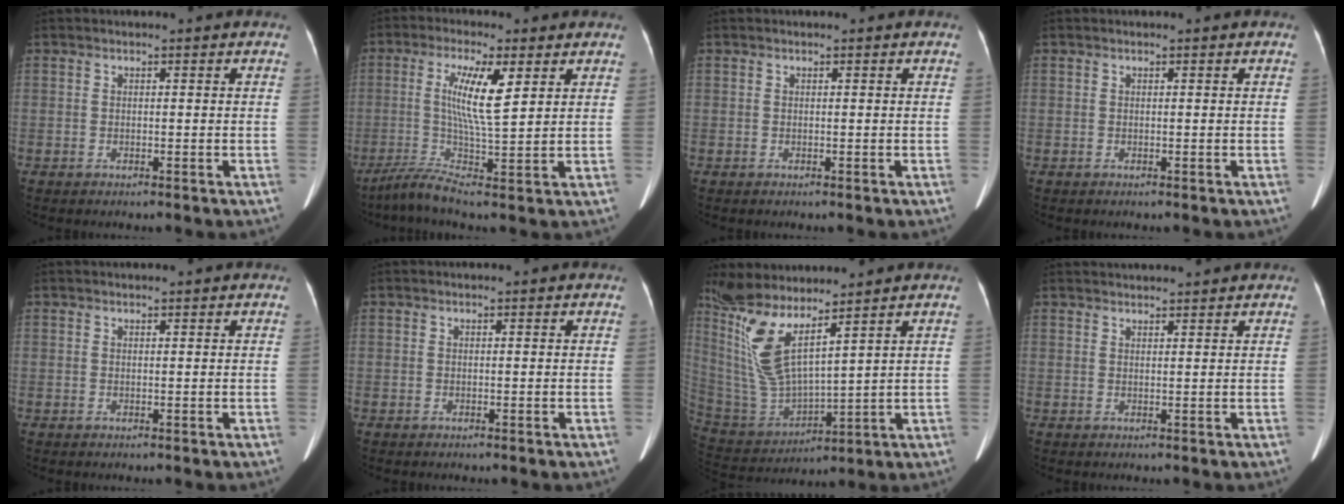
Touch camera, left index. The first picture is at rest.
{"total": 8.7, "force": [0.4, 0.0, 8.7], "torque": [-0.180, -0.004, 0.012]}
{"total": 0.0}
{"total": 0.0}
{"total": 1.8, "force": [1.6, 0.0, 0.8], "torque": [-0.010, 0.009, 0.020]}
{"total": 0.0}
{"total": 12.3, "force": [8.2, 2.0, 8.9], "torque": [-0.207, -0.014, 0.175]}
{"total": 5.7, "force": [5.5, 0.2, 1.6], "torque": [-0.016, 0.022, 0.066]}